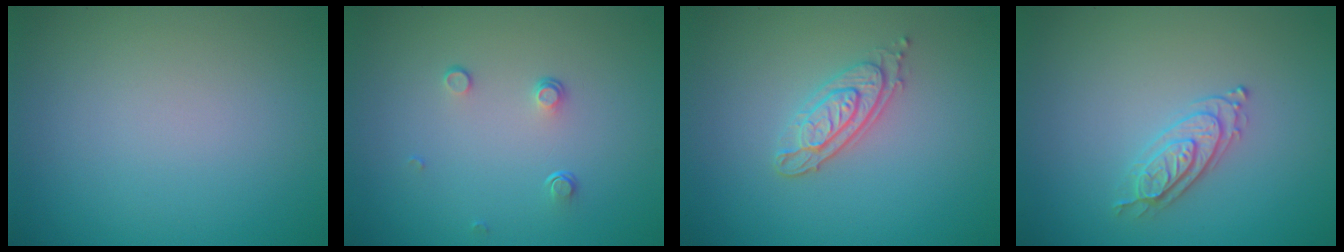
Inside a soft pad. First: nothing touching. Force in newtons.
{"total": 1.0, "press": 0.7, "slide": 0.8}
{"total": 2.9, "press": 2.6, "slide": 1.4}
{"total": 2.2, "press": 2.2, "slide": 0.3}